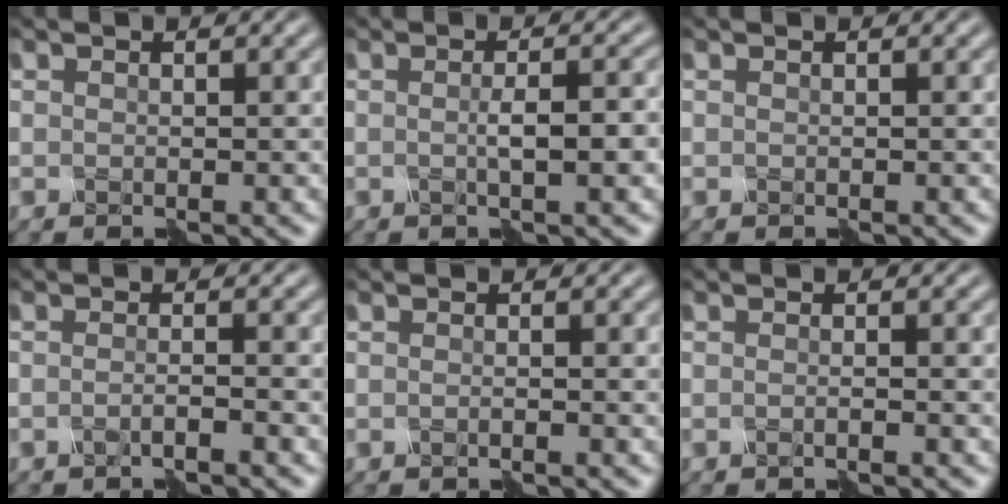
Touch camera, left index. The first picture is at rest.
{"total": 2.9, "force": [-0.6, 0.6, 2.8], "torque": [-0.042, 0.001, -0.006]}
{"total": 0.0}
{"total": 1.8, "force": [-1.1, 0.5, 1.2], "torque": [-0.009, -0.009, -0.028]}
{"total": 0.9, "force": [-0.5, 0.4, 0.6], "torque": [-0.002, -0.005, -0.015]}
{"total": 1.4, "force": [-0.4, 0.8, 1.0], "torque": [0.003, -0.006, -0.025]}